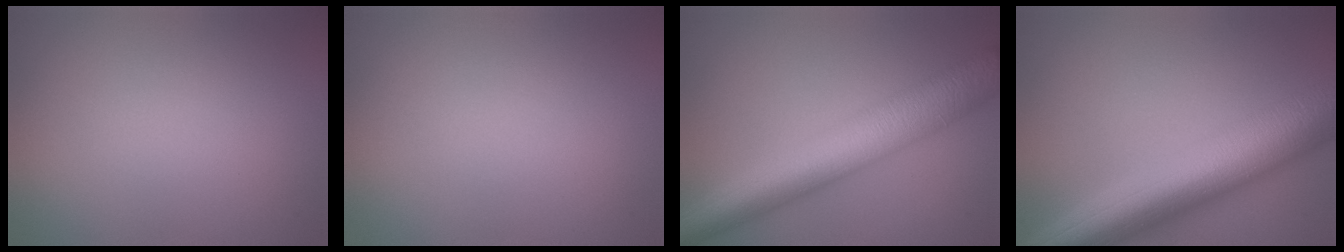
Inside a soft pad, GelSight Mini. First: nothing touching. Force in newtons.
{"total": 0.0}
{"total": 8.8, "press": 8.8, "slide": 0.1}
{"total": 11.5, "press": 11.5, "slide": 0.3}